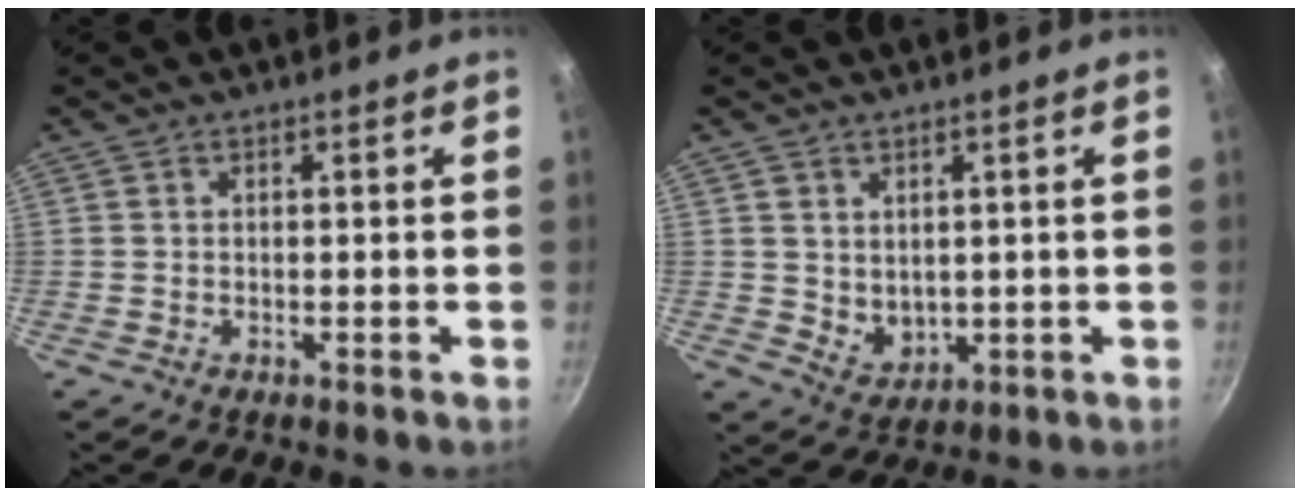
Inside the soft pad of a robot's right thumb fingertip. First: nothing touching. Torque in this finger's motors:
{"motor_torque": [-0.48, 0.32, -0.30, 0.33, 0.07]}